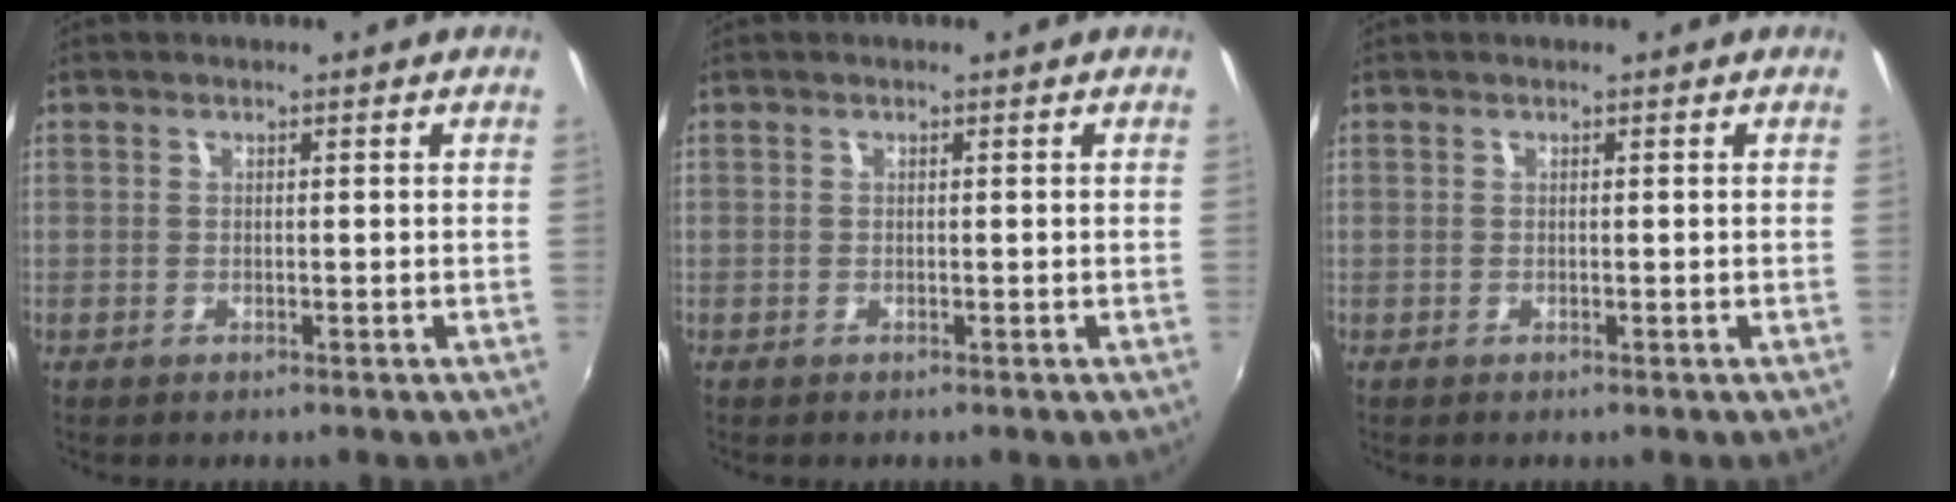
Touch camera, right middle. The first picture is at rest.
{"total": 0.0}
{"total": 0.0}